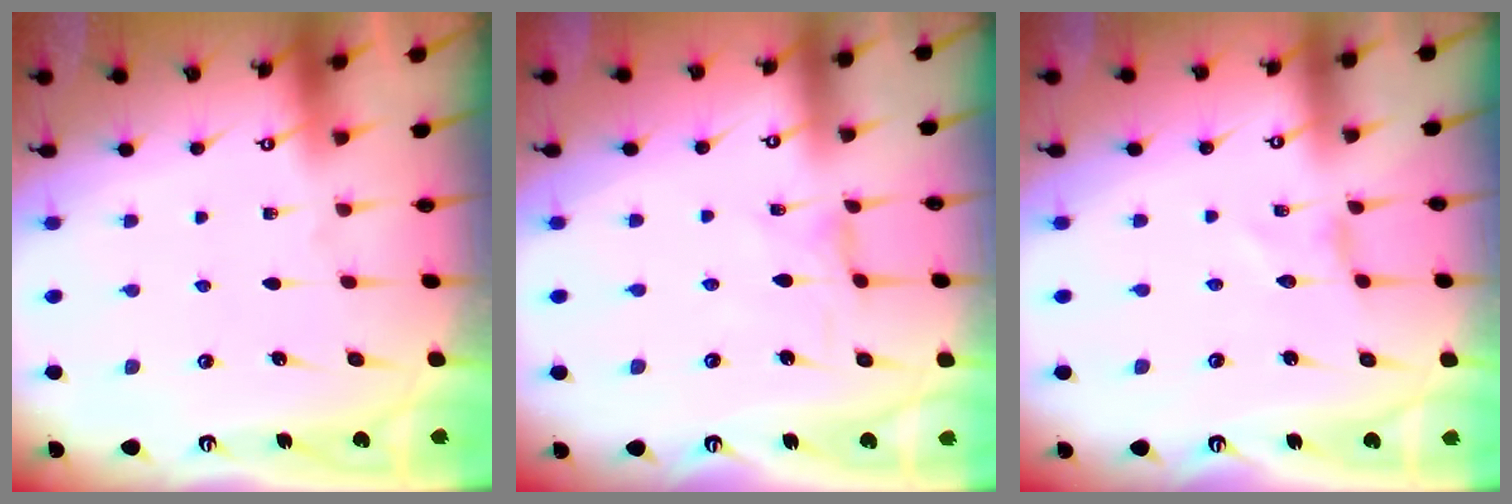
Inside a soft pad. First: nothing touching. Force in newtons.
{"total": 0.0}
{"total": 0.0}